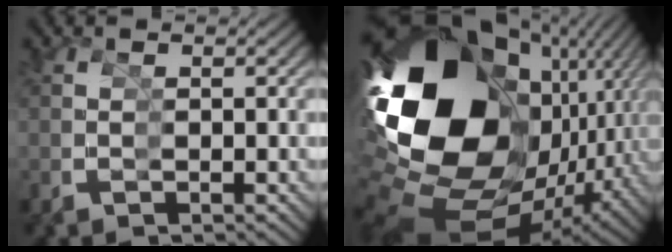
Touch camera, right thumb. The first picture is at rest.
{"total": 28.9, "force": [-1.9, 18.4, 22.2], "torque": [-0.400, -0.048, -0.001]}